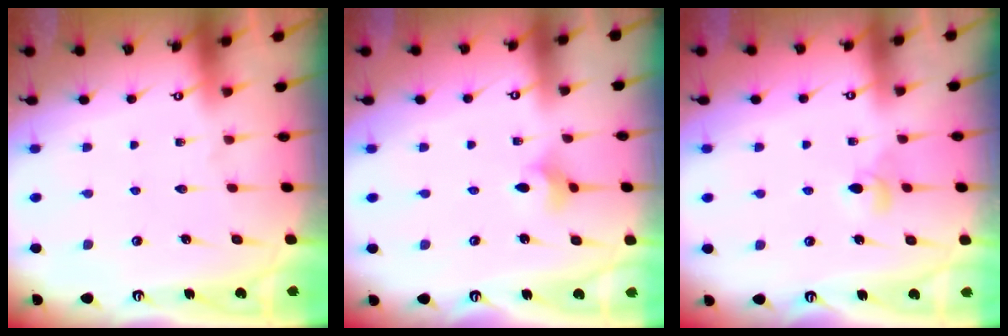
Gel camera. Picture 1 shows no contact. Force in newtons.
{"total": 3.7, "press": 3.6, "slide": 0.7}
{"total": 4.1, "press": 4.0, "slide": 0.8}